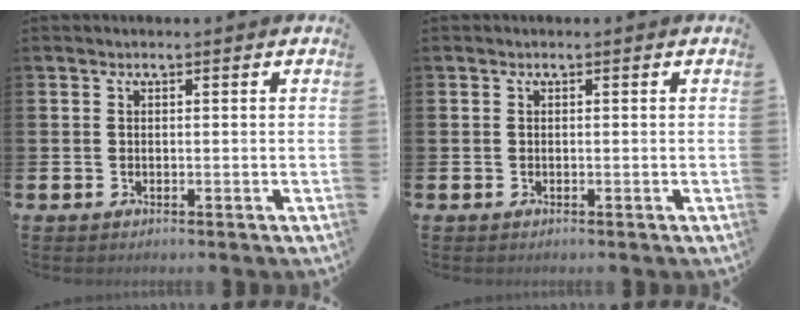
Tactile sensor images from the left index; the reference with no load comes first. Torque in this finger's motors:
{"motor_torque": [-0.05, 0.01, 0.00, 0.01]}